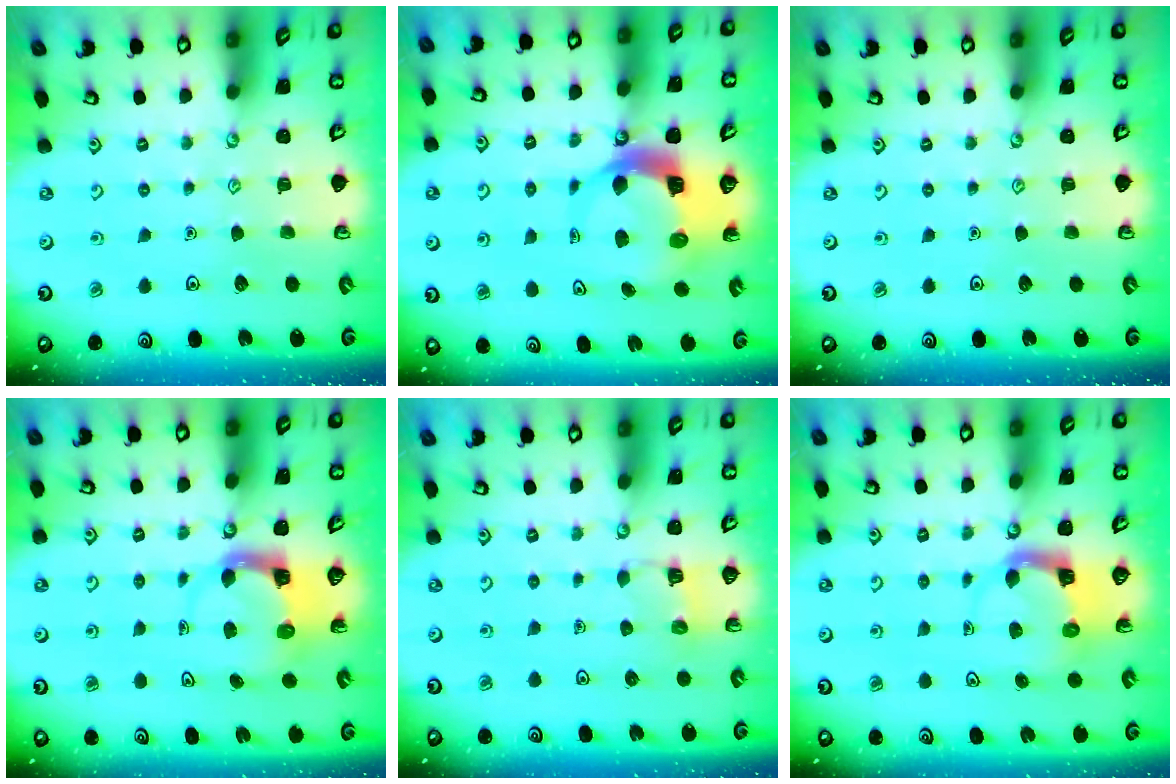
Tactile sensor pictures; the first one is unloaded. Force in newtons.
{"total": 8.5, "press": 8.5, "slide": 0.8}
{"total": 0.0}
{"total": 3.6, "press": 3.6, "slide": 0.6}
{"total": 3.8, "press": 3.8, "slide": 0.3}
{"total": 3.7, "press": 3.6, "slide": 0.7}